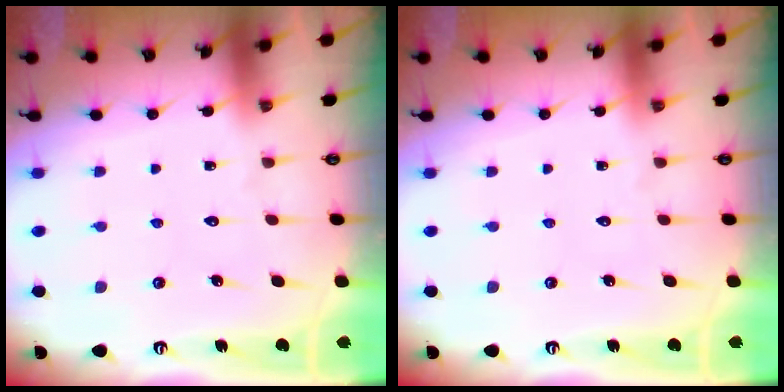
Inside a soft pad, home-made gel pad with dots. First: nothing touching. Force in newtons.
{"total": 0.0}